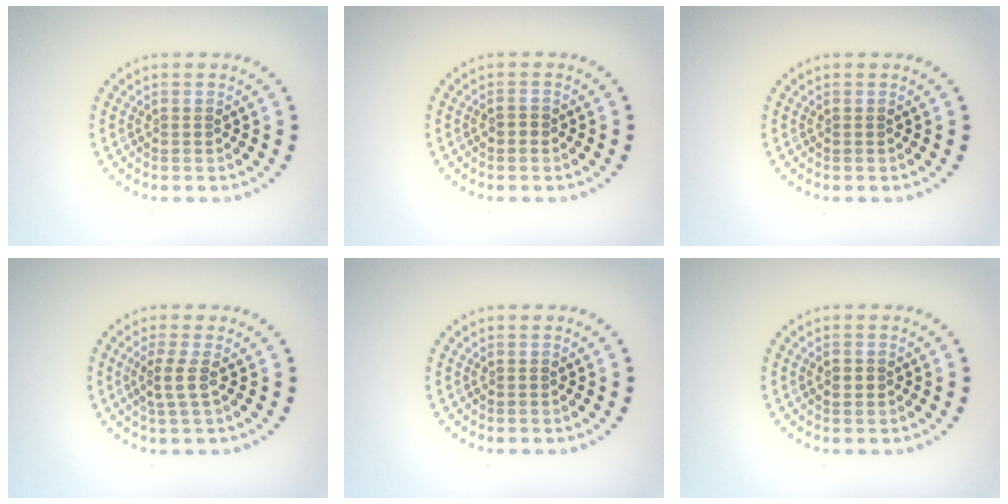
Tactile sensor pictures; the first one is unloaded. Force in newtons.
{"total": 0.8, "press": 0.8, "slide": 0.1}
{"total": 0.0}
{"total": 1.8, "press": 1.4, "slide": 1.2}
{"total": 0.0}
{"total": 1.1, "press": 1.1, "slide": 0.1}